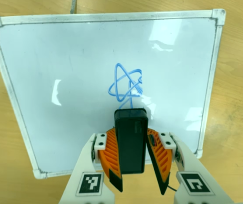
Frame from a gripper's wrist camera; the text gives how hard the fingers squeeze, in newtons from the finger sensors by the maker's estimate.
{"total": 7.9, "left": 8.4, "right": 7.5}